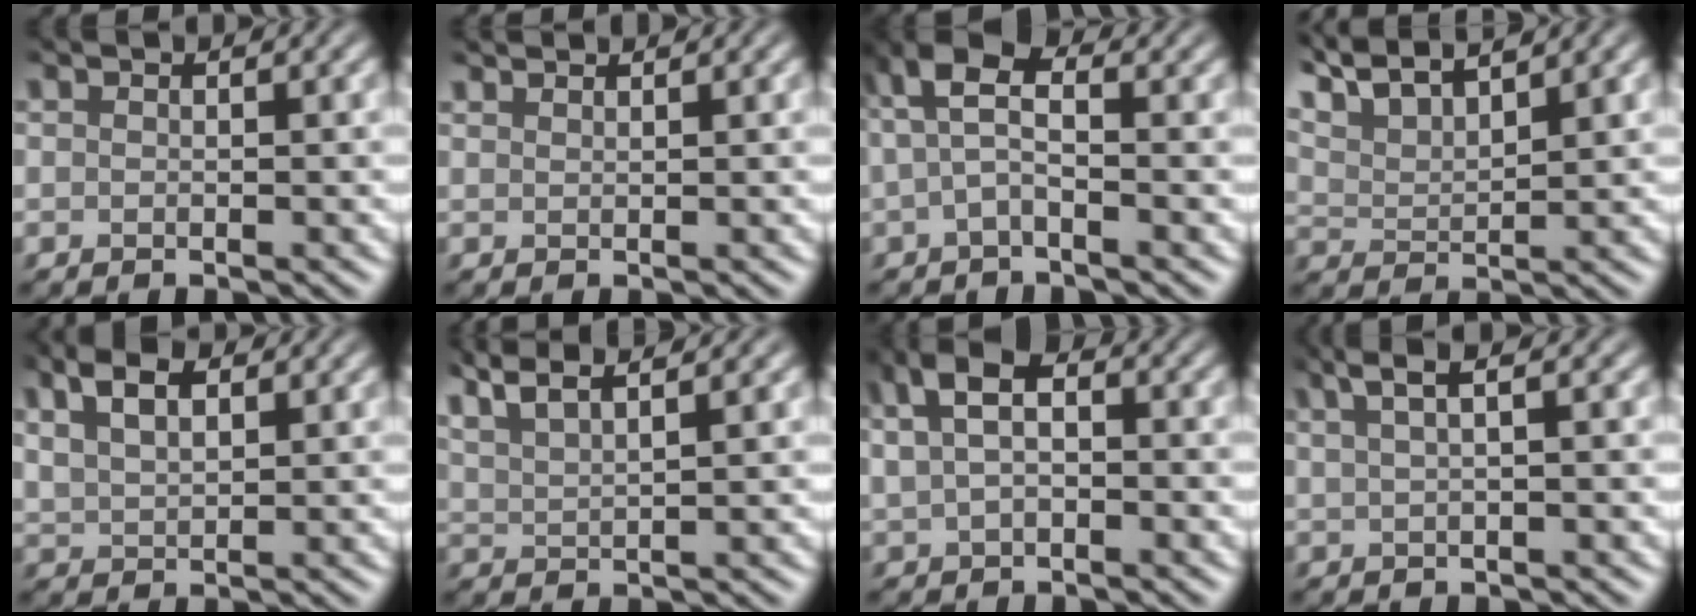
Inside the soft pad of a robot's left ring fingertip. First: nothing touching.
{"total": 1.6, "force": [1.6, 0.1, 0.3], "torque": [-0.006, 0.001, 0.021]}
{"total": 3.4, "force": [0.5, 1.3, 3.1], "torque": [-0.065, 0.016, -0.001]}
{"total": 6.1, "force": [5.3, 1.4, 2.8], "torque": [-0.057, 0.019, 0.077]}
{"total": 4.1, "force": [2.1, 2.2, 2.8], "torque": [-0.062, 0.007, 0.040]}
{"total": 5.1, "force": [3.9, 1.2, 3.0], "torque": [-0.043, 0.029, 0.041]}
{"total": 4.3, "force": [1.0, 2.6, 3.3], "torque": [-0.064, 0.013, 0.010]}
{"total": 3.5, "force": [1.9, 1.1, 2.8], "torque": [-0.035, 0.010, 0.017]}